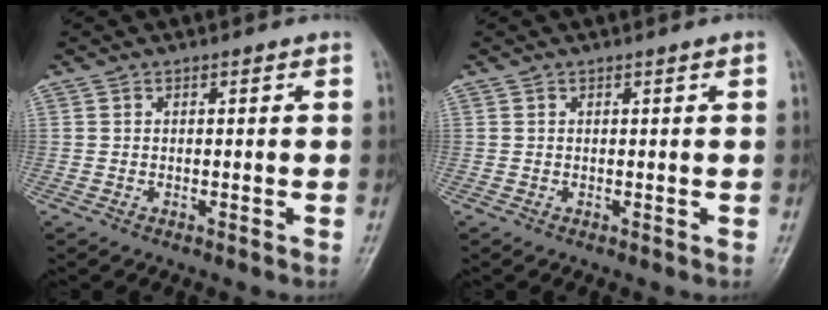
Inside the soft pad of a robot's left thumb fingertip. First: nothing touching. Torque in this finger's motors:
{"motor_torque": [-0.18, -0.05, -0.07, -0.09, 0.03]}